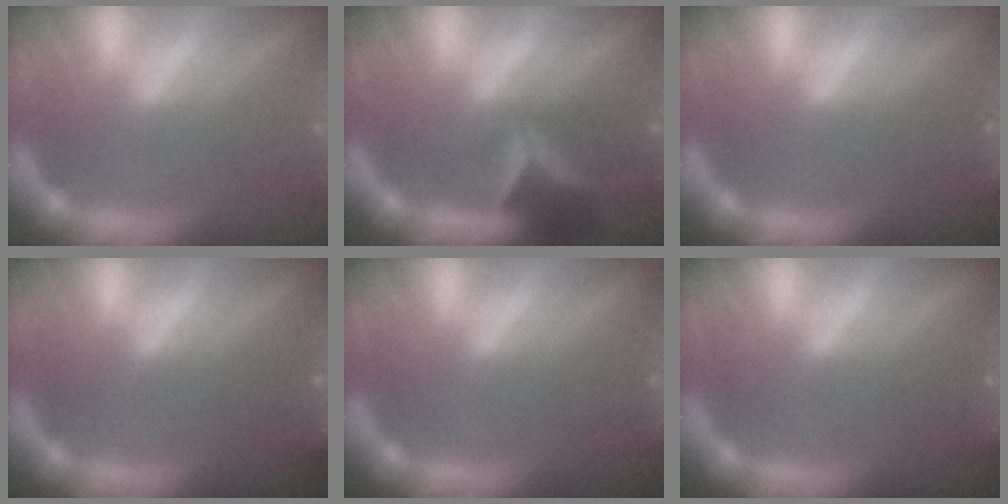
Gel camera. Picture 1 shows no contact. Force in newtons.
{"total": 4.9}
{"total": 0.9}
{"total": 3.0}
{"total": 0.9}
{"total": 1.4}